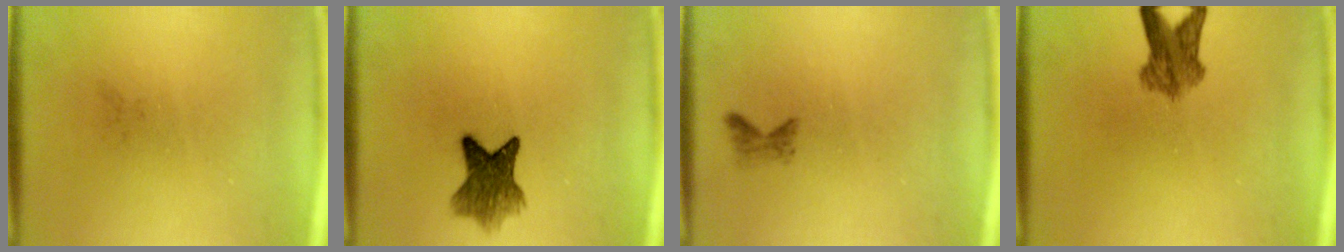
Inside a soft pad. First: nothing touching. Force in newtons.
{"total": 6.6}
{"total": 0.9}
{"total": 4.8}